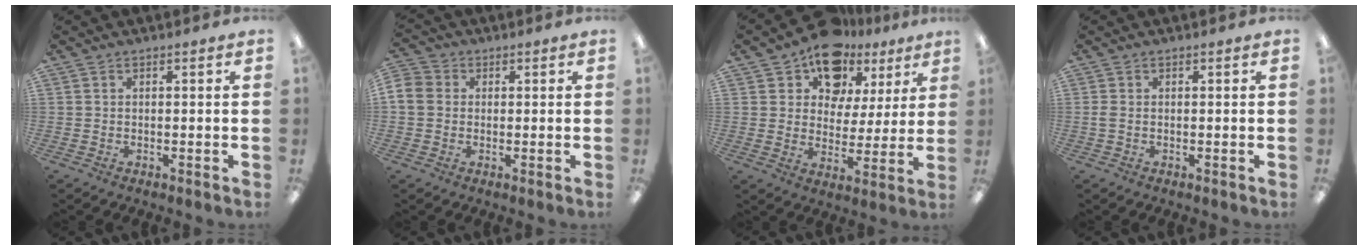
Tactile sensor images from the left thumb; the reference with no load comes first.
{"total": 5.1, "force": [0.1, 4.6, 2.2], "torque": [-0.060, 0.010, 0.000]}
{"total": 12.9, "force": [9.5, 7.9, 4.0], "torque": [-0.079, -0.062, 0.176]}
{"total": 1.6, "force": [0.0, 0.8, 1.4], "torque": [-0.028, 0.003, -0.002]}